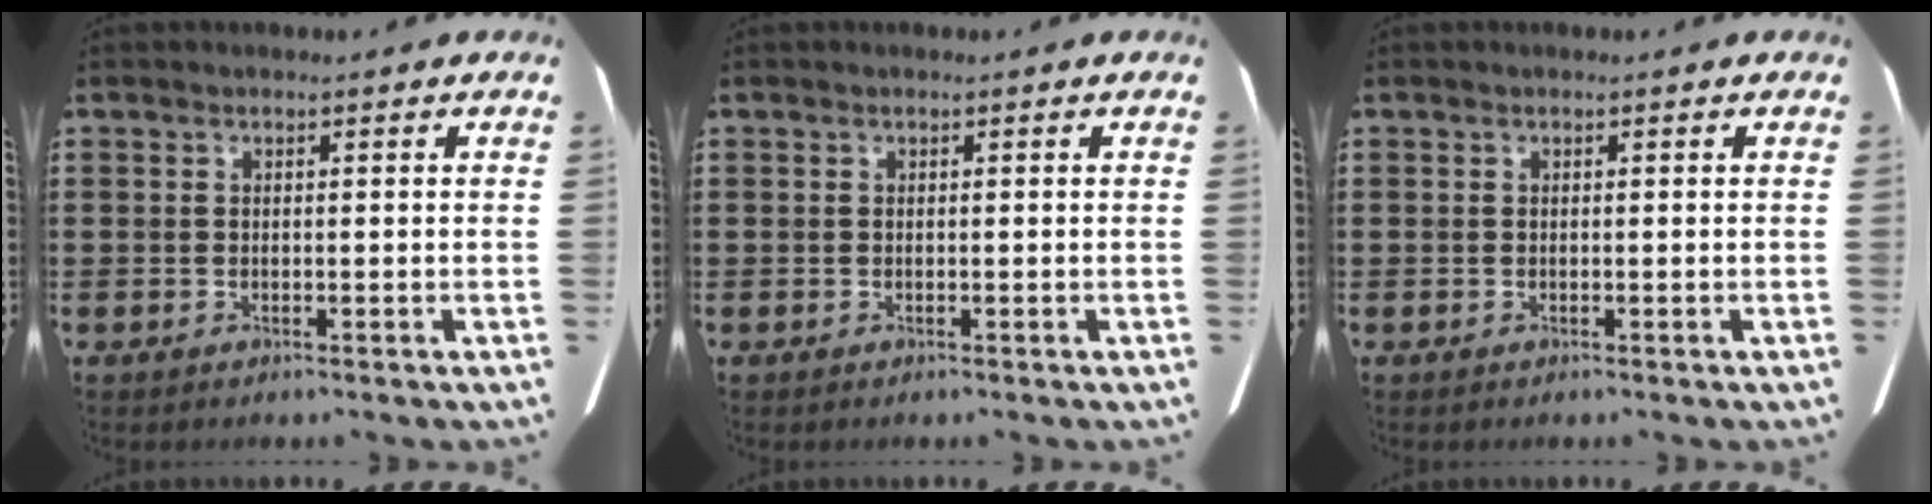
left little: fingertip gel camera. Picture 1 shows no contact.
{"total": 0.0}
{"total": 0.0}